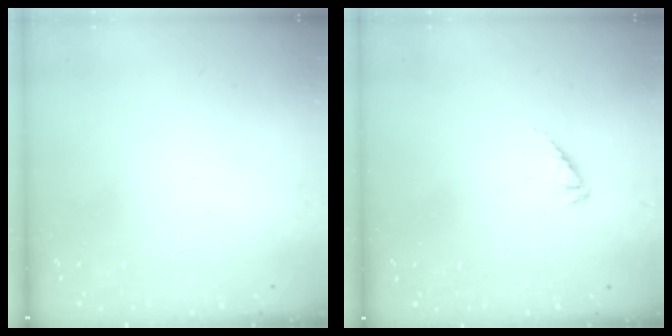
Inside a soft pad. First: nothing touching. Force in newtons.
{"total": 1.9, "press": 1.9, "slide": 0.4}